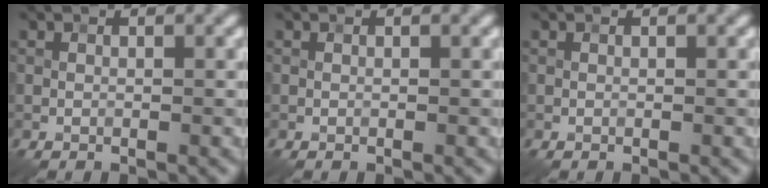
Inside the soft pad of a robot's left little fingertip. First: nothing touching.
{"total": 0.0}
{"total": 0.0}